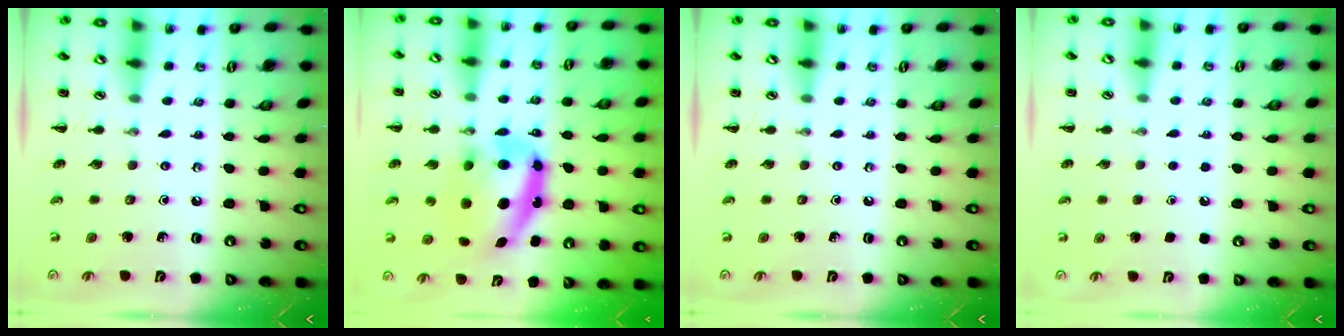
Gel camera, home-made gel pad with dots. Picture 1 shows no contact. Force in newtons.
{"total": 10.8, "press": 10.6, "slide": 2.3}
{"total": 0.0}
{"total": 1.7, "press": 1.6, "slide": 0.1}